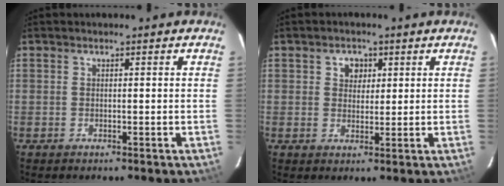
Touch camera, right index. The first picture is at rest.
{"total": 3.5, "force": [1.3, 3.0, 1.3], "torque": [-0.014, 0.008, 0.024]}